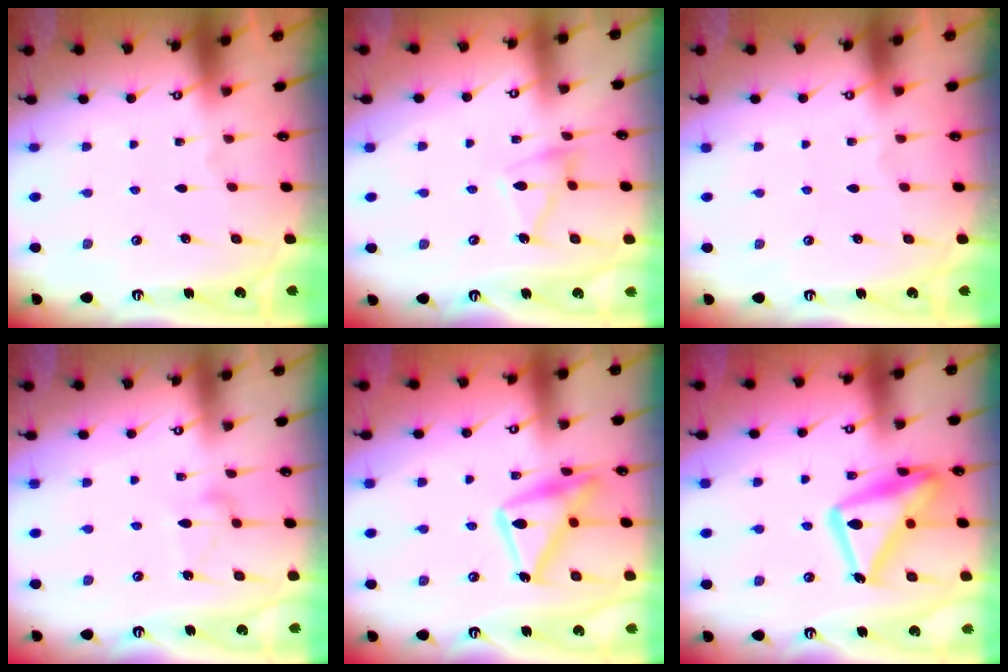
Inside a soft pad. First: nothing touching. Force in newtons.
{"total": 10.3, "press": 10.3, "slide": 0.8}
{"total": 3.8, "press": 3.8, "slide": 0.1}
{"total": 8.1, "press": 8.1, "slide": 0.4}
{"total": 17.5, "press": 17.4, "slide": 1.0}
{"total": 20.3, "press": 20.3, "slide": 1.4}